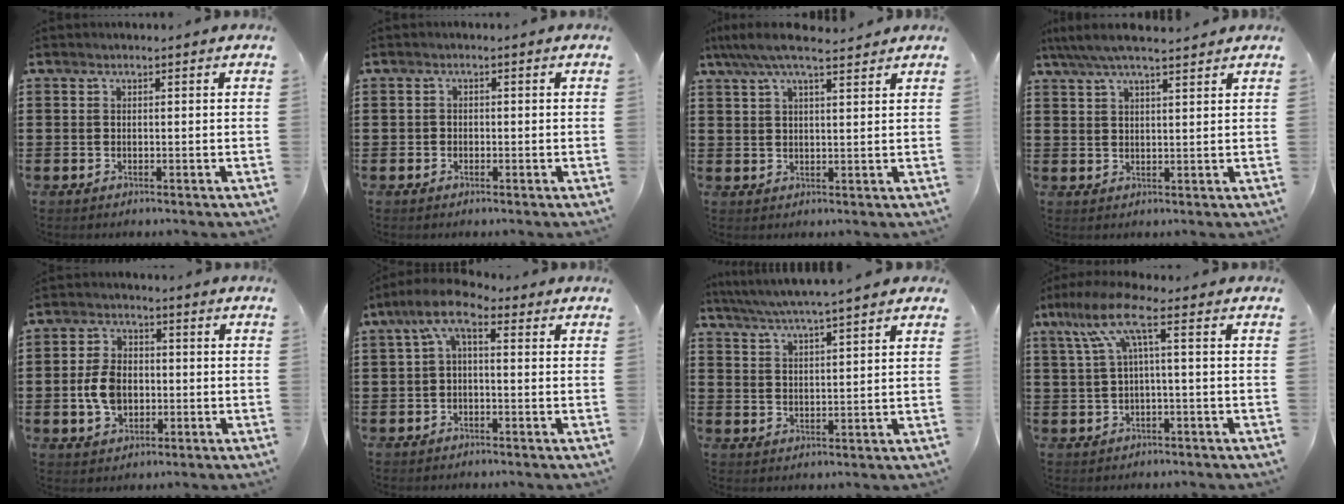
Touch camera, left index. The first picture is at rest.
{"total": 0.9, "force": [-0.6, 0.6, 0.0], "torque": [-0.003, 0.002, -0.014]}
{"total": 6.2, "force": [4.8, 1.1, 3.7], "torque": [-0.084, -0.004, 0.087]}
{"total": 5.3, "force": [4.2, 0.8, 3.2], "torque": [-0.071, -0.003, 0.076]}
{"total": 6.3, "force": [-0.9, 4.3, 4.4], "torque": [-0.110, 0.004, -0.023]}
{"total": 4.5, "force": [-0.2, 1.7, 4.2], "torque": [-0.096, -0.003, -0.014]}
{"total": 4.5, "force": [4.1, -0.4, 1.9], "torque": [-0.049, -0.019, 0.069]}
{"total": 7.6, "force": [1.5, 1.1, 7.4], "torque": [-0.160, -0.002, 0.017]}